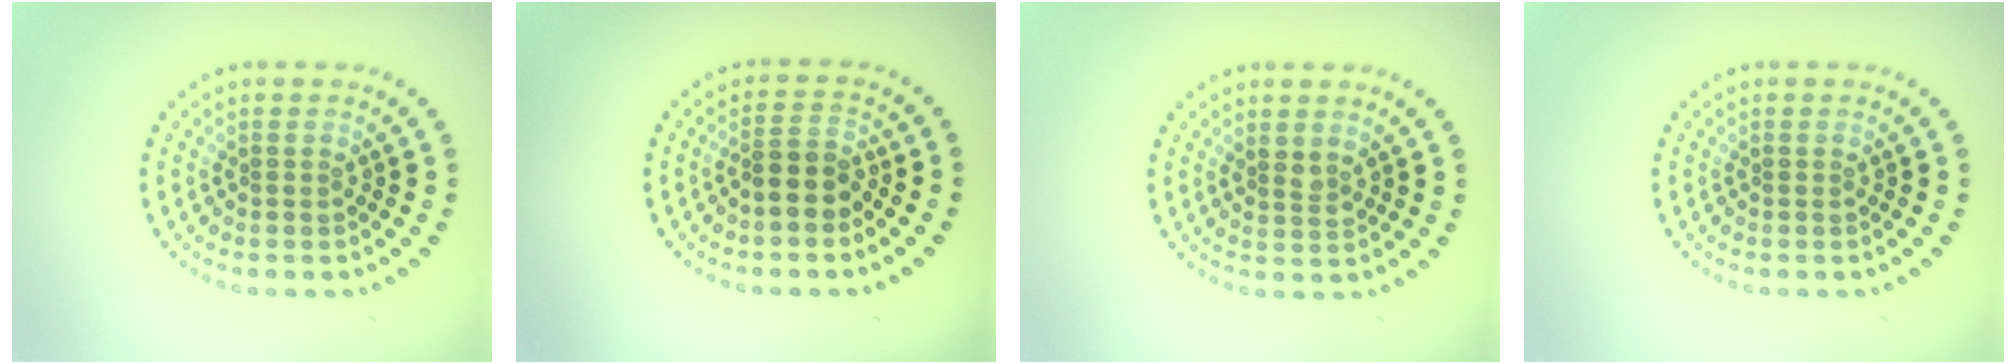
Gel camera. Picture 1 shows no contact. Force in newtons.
{"total": 2.6, "press": 2.3, "slide": 1.2}
{"total": 1.4, "press": 1.2, "slide": 0.6}
{"total": 0.0}